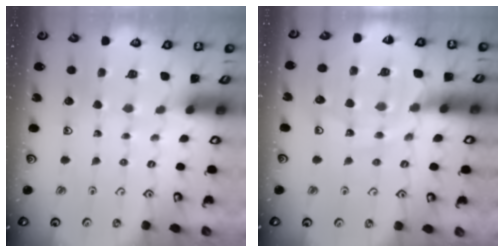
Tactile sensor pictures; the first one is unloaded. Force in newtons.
{"total": 12.6, "press": 12.6, "slide": 1.4}